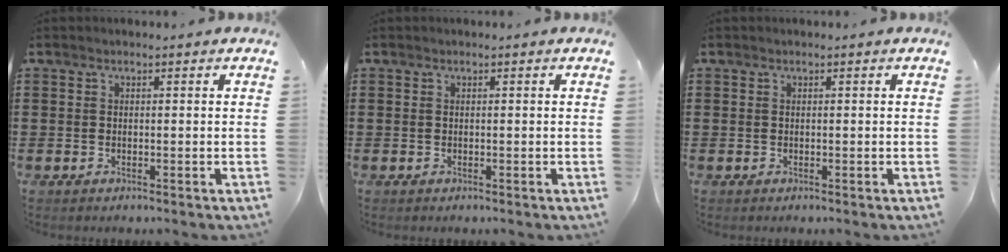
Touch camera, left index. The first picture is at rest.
{"total": 0.0}
{"total": 0.0}